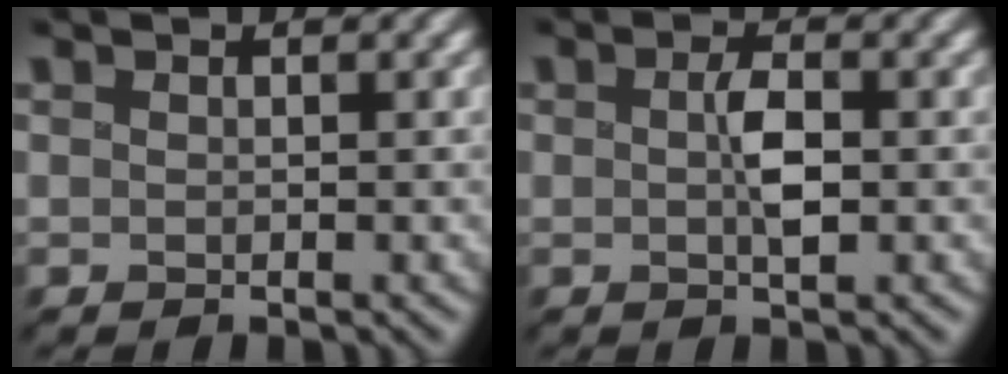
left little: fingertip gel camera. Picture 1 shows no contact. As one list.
[{"total": 1.4, "force": [-0.8, -0.1, 1.1], "torque": [-0.046, -0.002, 0.004]}]